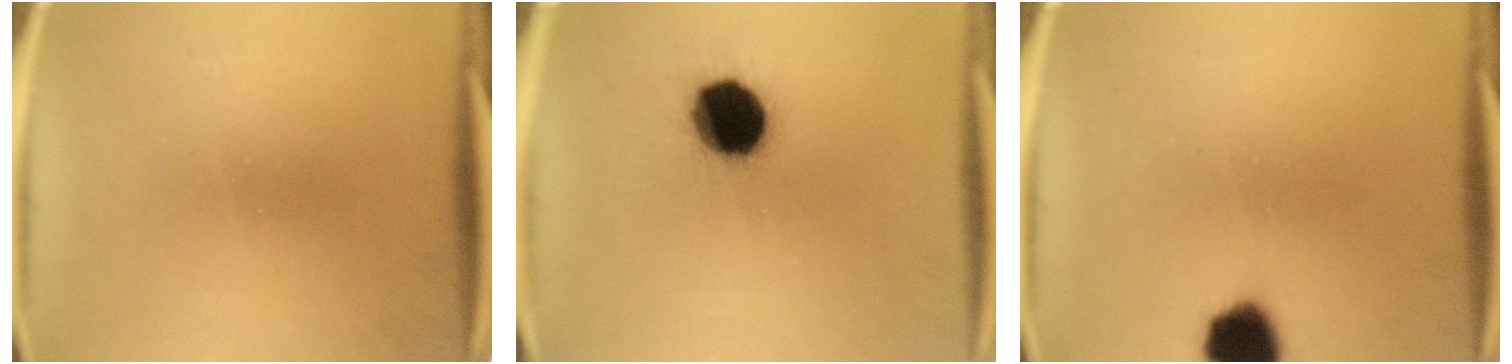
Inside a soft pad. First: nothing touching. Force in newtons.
{"total": 16.2}
{"total": 9.8}